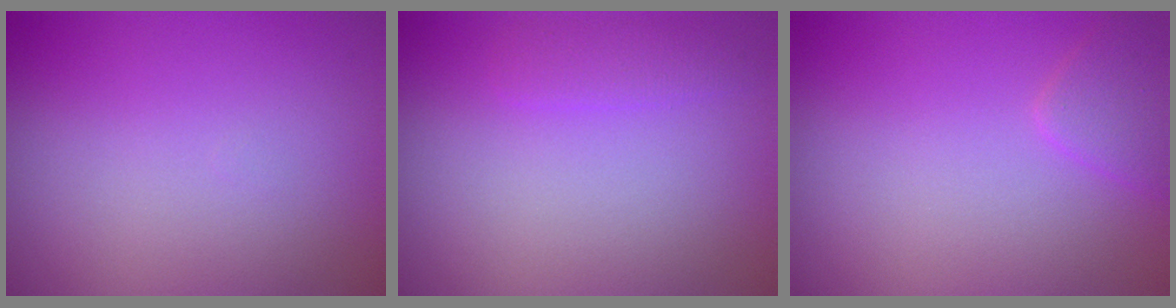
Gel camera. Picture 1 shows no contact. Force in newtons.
{"total": 1.4, "press": 1.4, "slide": 0.1}
{"total": 1.8, "press": 1.8, "slide": 0.1}